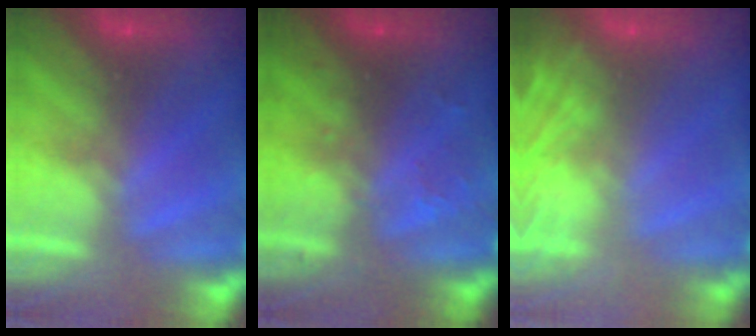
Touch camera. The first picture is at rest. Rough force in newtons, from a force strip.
{"total": 2.4}
{"total": 7.5}